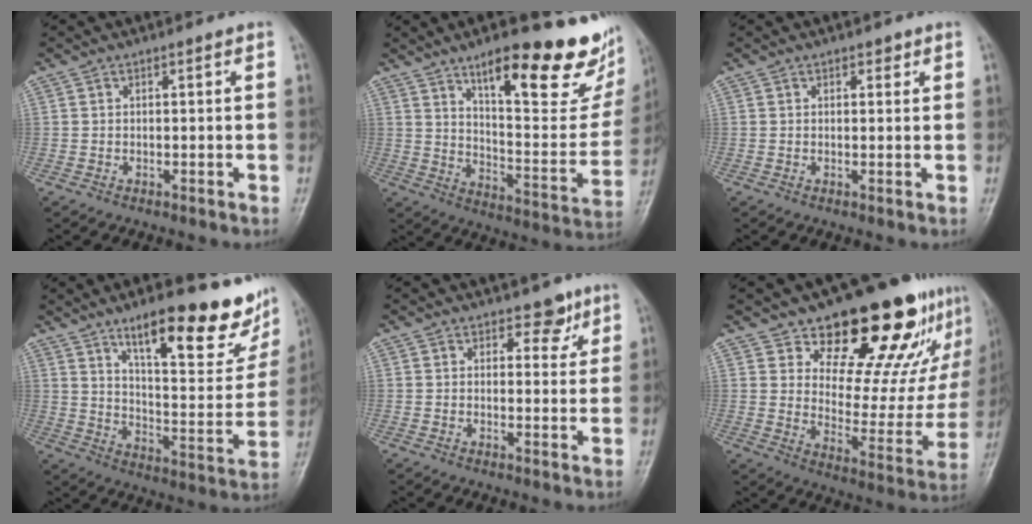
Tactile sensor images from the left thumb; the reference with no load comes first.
{"total": 26.0, "force": [16.1, 7.8, 18.9], "torque": [-0.215, -0.076, 0.241]}
{"total": 1.2, "force": [0.8, 0.7, 0.5], "torque": [0.004, -0.004, 0.007]}
{"total": 21.9, "force": [14.5, 6.6, 15.0], "torque": [-0.160, -0.078, 0.219]}
{"total": 3.6, "force": [2.5, 2.3, 1.3], "torque": [0.011, -0.014, 0.032]}
{"total": 23.0, "force": [15.8, 10.1, 13.3], "torque": [-0.125, -0.094, 0.225]}